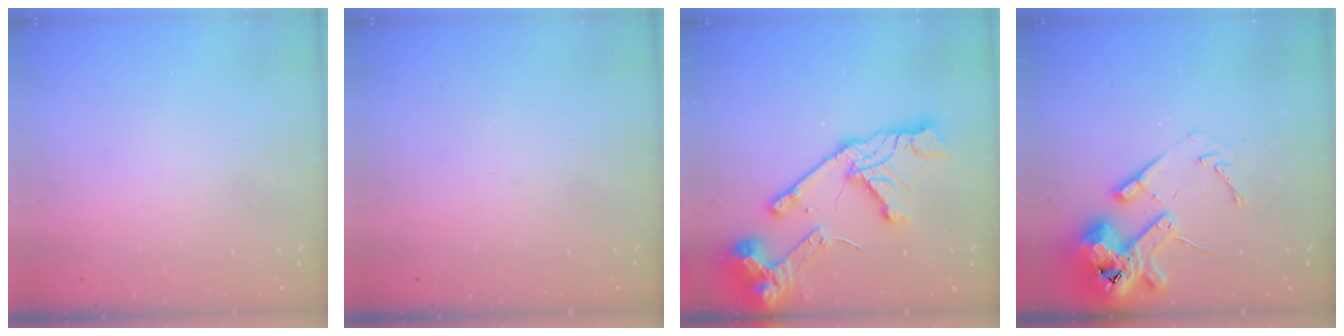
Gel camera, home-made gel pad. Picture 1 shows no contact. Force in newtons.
{"total": 0.0}
{"total": 22.3, "press": 22.2, "slide": 2.5}
{"total": 15.3, "press": 15.2, "slide": 1.9}